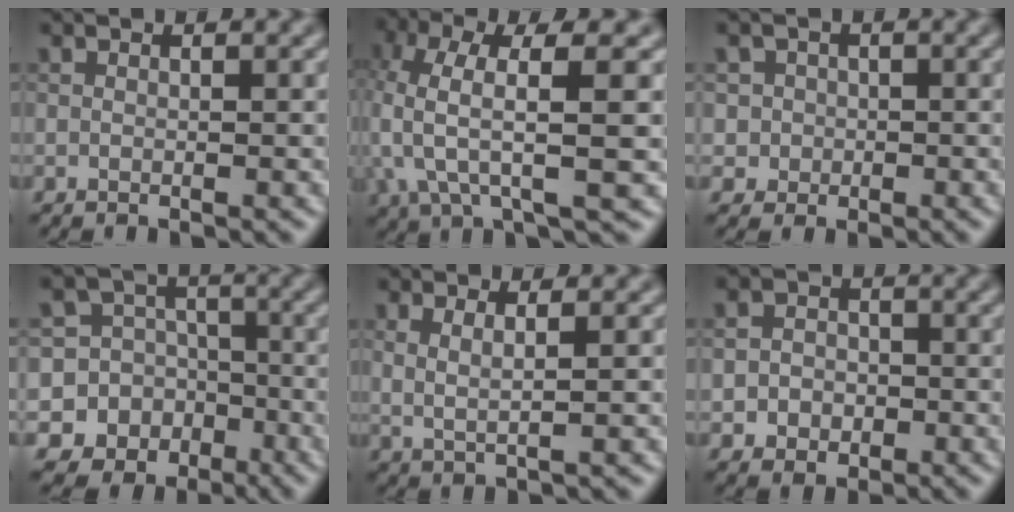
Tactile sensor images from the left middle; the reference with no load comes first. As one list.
[{"total": 7.9, "force": [0.6, 2.5, 7.5], "torque": [-0.160, -0.003, 0.009]}, {"total": 2.8, "force": [0.1, 2.8, 0.4], "torque": [0.011, 0.010, 0.000]}, {"total": 13.0, "force": [-5.7, 11.5, 2.3], "torque": [-0.062, -0.007, -0.093]}, {"total": 2.4, "force": [0.9, 0.9, 2.0], "torque": [-0.031, -0.007, 0.014]}, {"total": 2.9, "force": [-0.6, 2.5, 1.3], "torque": [-0.007, -0.005, -0.023]}]